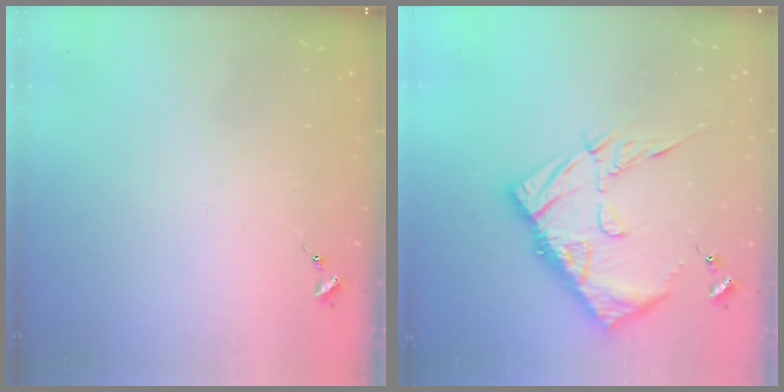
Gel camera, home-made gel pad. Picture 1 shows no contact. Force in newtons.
{"total": 16.8, "press": 16.7, "slide": 1.7}